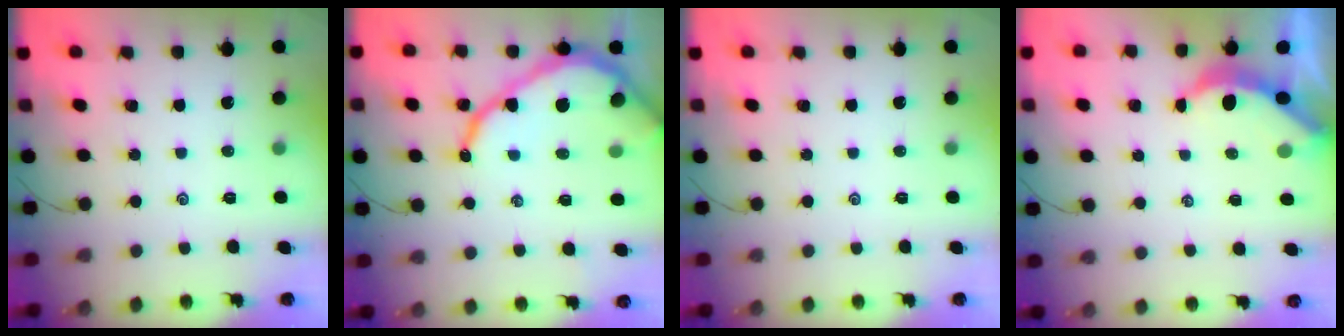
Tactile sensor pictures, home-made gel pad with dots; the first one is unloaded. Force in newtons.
{"total": 13.2, "press": 13.2, "slide": 1.2}
{"total": 0.0}
{"total": 4.0, "press": 3.9, "slide": 0.4}